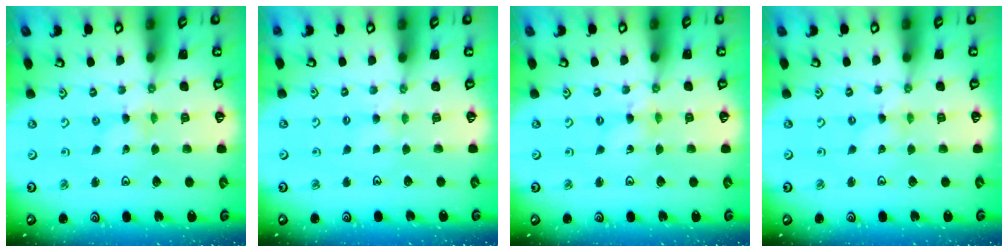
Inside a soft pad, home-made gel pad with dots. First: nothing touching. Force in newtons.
{"total": 3.0, "press": 3.0, "slide": 0.4}
{"total": 1.4, "press": 1.4, "slide": 0.1}
{"total": 0.7, "press": 0.7, "slide": 0.1}